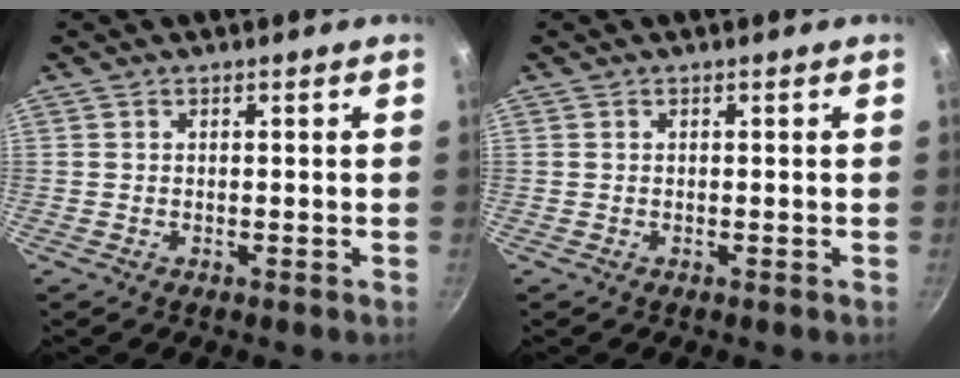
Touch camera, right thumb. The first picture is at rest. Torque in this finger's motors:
{"motor_torque": [-0.12, 0.04, 0.00, 0.00, 0.02]}